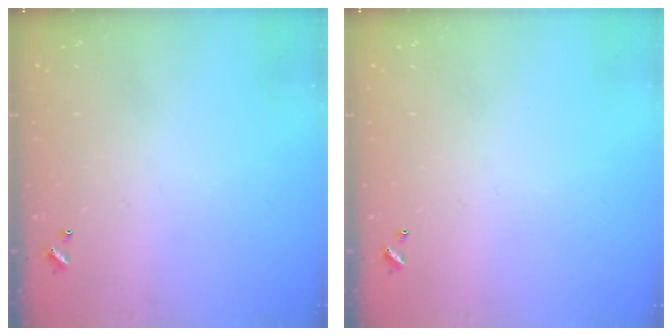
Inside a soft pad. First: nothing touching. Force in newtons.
{"total": 0.0}